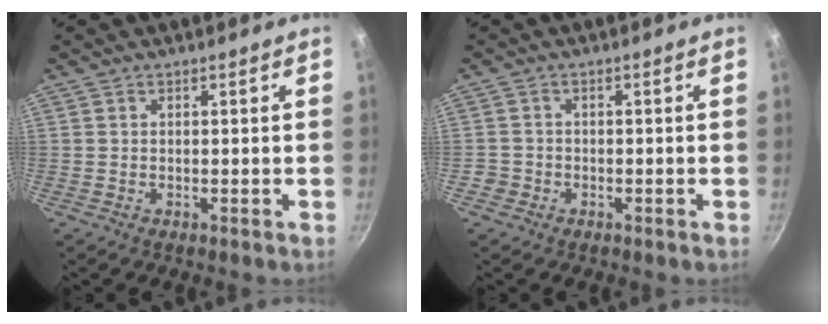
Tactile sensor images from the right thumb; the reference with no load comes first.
{"total": 2.1, "force": [-1.0, 1.8, 0.3], "torque": [0.001, 0.012, -0.016]}